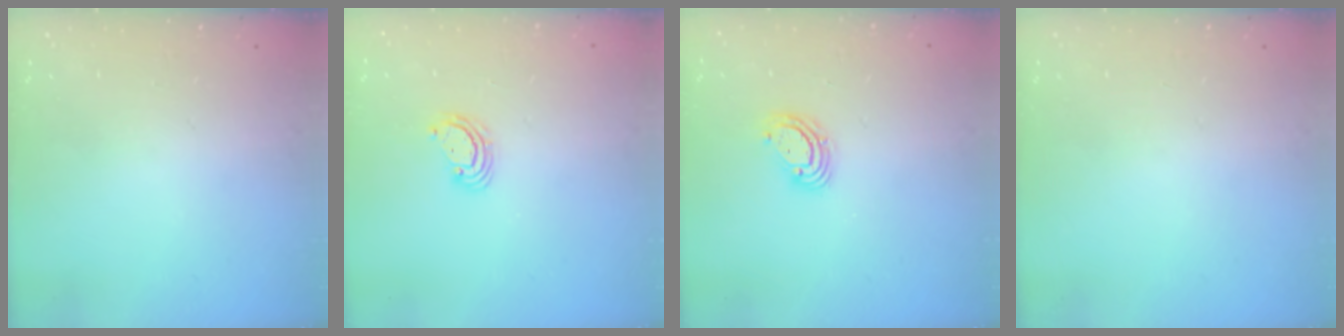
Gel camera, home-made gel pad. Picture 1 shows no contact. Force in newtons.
{"total": 2.8, "press": 2.8, "slide": 0.3}
{"total": 5.4, "press": 5.4, "slide": 0.7}
{"total": 0.0}